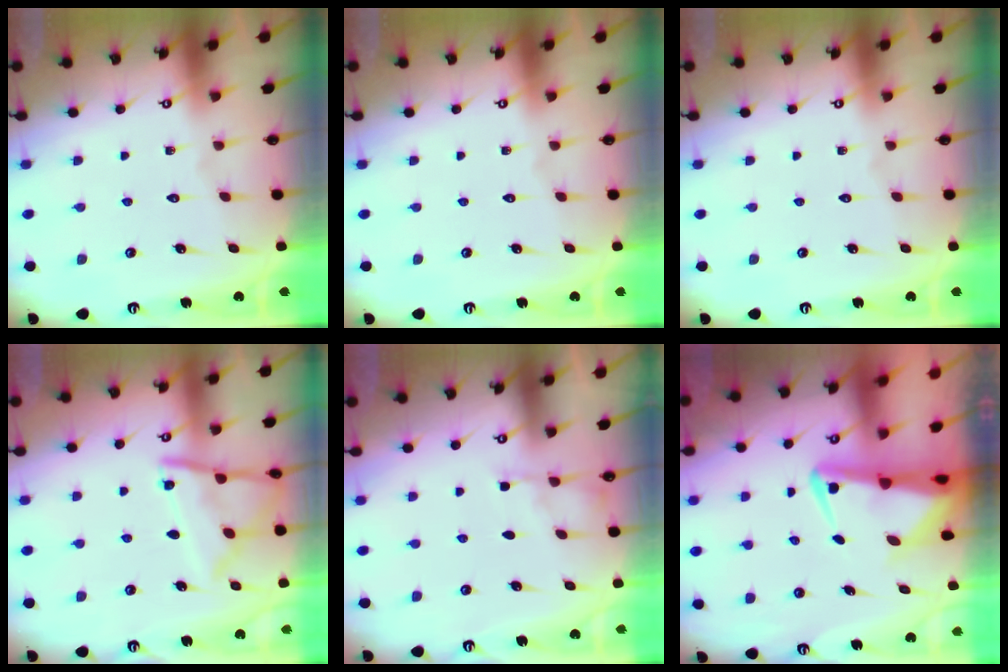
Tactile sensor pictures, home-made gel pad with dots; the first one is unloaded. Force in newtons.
{"total": 0.0}
{"total": 0.0}
{"total": 10.7, "press": 10.7, "slide": 0.7}
{"total": 2.2, "press": 2.2, "slide": 0.3}
{"total": 4.5, "press": 4.4, "slide": 0.8}